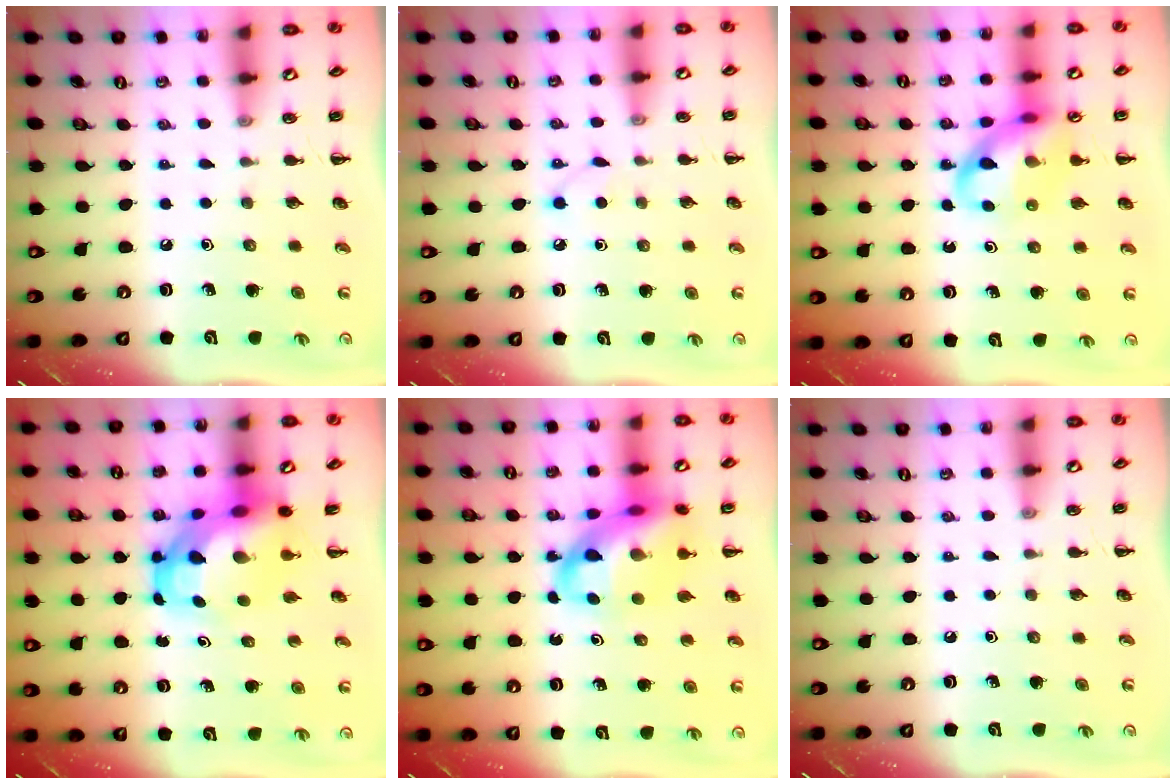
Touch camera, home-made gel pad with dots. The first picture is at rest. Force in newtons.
{"total": 2.9, "press": 2.7, "slide": 0.9}
{"total": 13.0, "press": 12.8, "slide": 2.4}
{"total": 7.0, "press": 6.7, "slide": 1.8}
{"total": 15.9, "press": 15.4, "slide": 3.9}
{"total": 0.0}